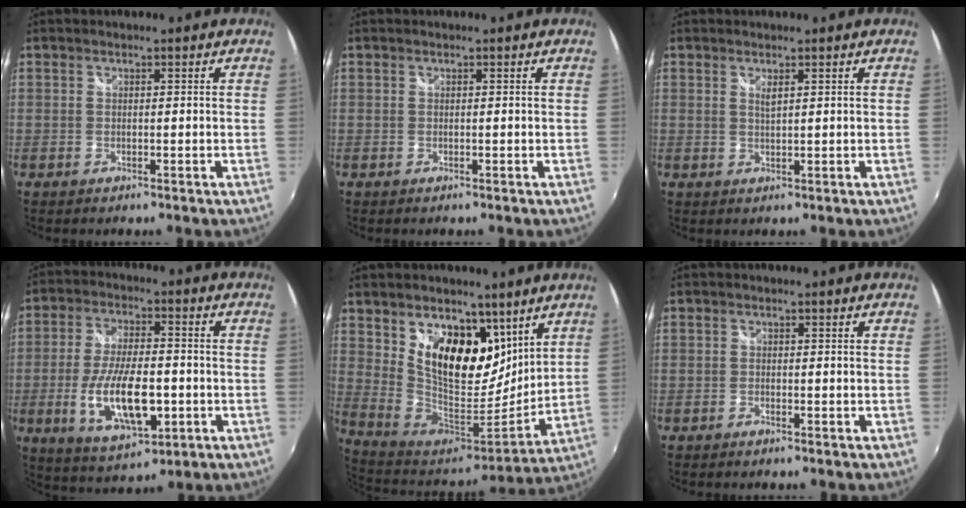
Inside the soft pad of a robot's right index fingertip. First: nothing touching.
{"total": 0.0}
{"total": 1.6, "force": [0.8, 0.4, 1.3], "torque": [-0.022, -0.001, 0.013]}
{"total": 14.3, "force": [-3.5, 5.8, 12.6], "torque": [-0.246, -0.016, -0.053]}
{"total": 18.3, "force": [8.7, 10.4, 12.2], "torque": [-0.227, -0.008, 0.163]}
{"total": 0.7, "force": [-0.7, 0.3, 0.2], "torque": [-0.007, -0.002, -0.015]}